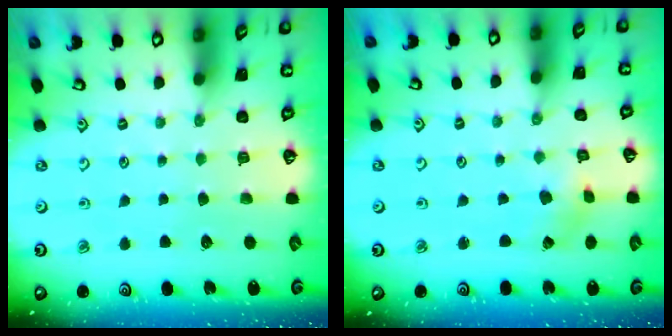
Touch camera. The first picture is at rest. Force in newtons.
{"total": 1.8, "press": 1.8, "slide": 0.3}